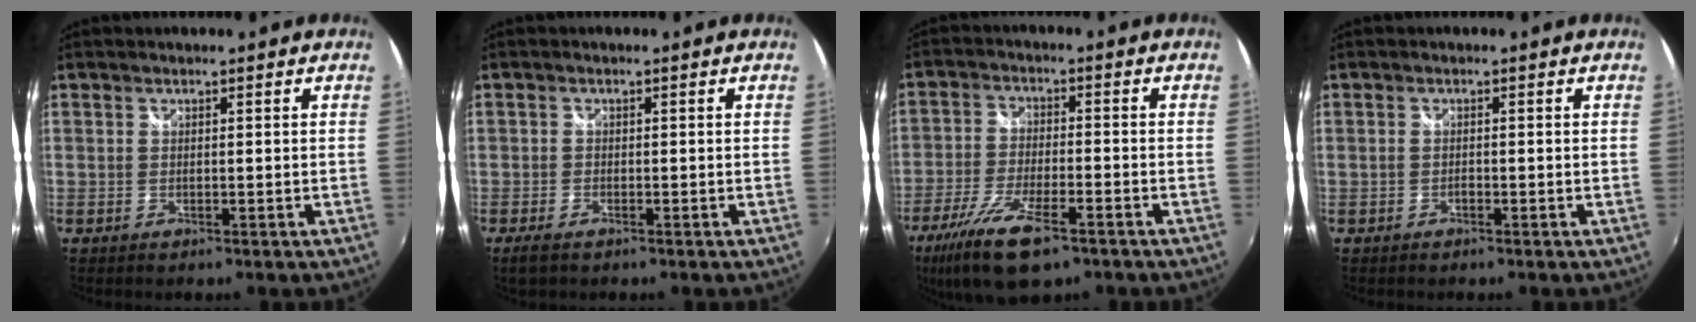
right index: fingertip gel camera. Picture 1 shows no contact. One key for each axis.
{"total": 2.6, "fx": -1.8, "fy": 1.1, "fz": 1.6, "tx": -0.035, "ty": -0.008, "tz": -0.033}
{"total": 13.7, "fx": -8.7, "fy": 4.4, "fz": 9.5, "tx": -0.215, "ty": -0.037, "tz": -0.165}
{"total": 0.7, "fx": -0.5, "fy": 0.3, "fz": 0.4, "tx": -0.009, "ty": -0.001, "tz": -0.011}